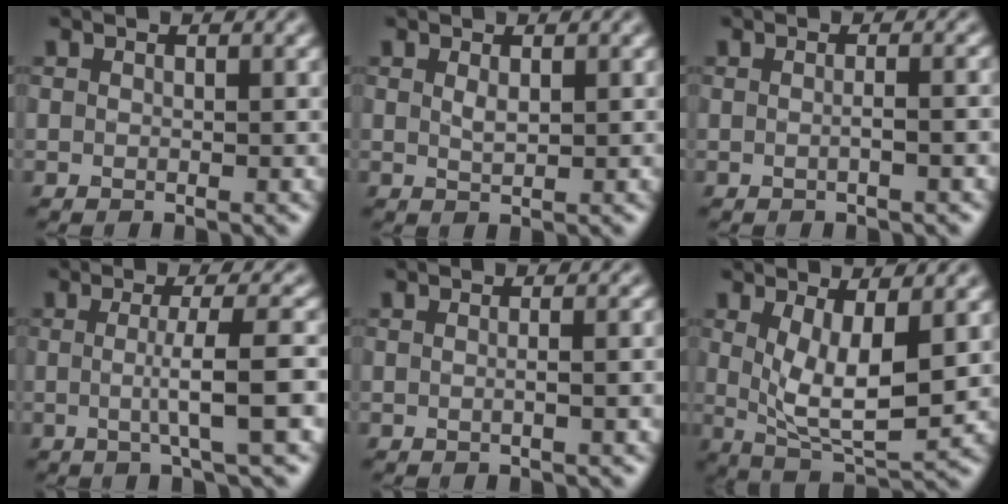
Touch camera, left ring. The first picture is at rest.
{"total": 1.0, "force": [0.4, 0.3, 0.8], "torque": [-0.019, -0.001, 0.010]}
{"total": 2.1, "force": [0.0, 0.8, 1.9], "torque": [-0.010, 0.001, -0.009]}
{"total": 5.0, "force": [-0.3, 0.8, 4.9], "torque": [-0.073, -0.001, -0.008]}
{"total": 2.5, "force": [0.1, 1.1, 2.3], "torque": [-0.008, 0.004, -0.012]}
{"total": 6.2, "force": [1.0, 2.3, 5.6], "torque": [-0.108, -0.017, 0.024]}